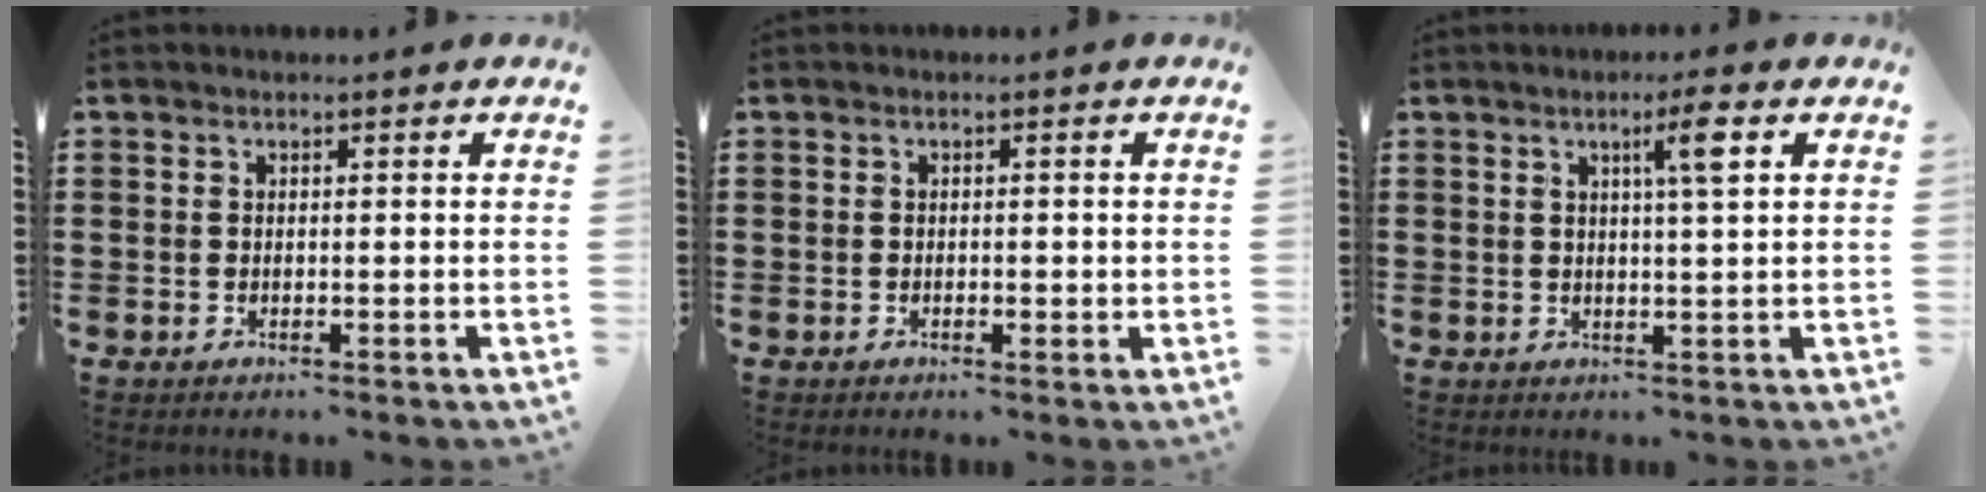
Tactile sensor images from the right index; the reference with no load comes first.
{"total": 0.9, "force": [-0.2, 0.4, 0.7], "torque": [-0.014, 0.000, -0.004]}
{"total": 4.3, "force": [1.7, -0.1, 4.0], "torque": [-0.065, -0.007, 0.021]}